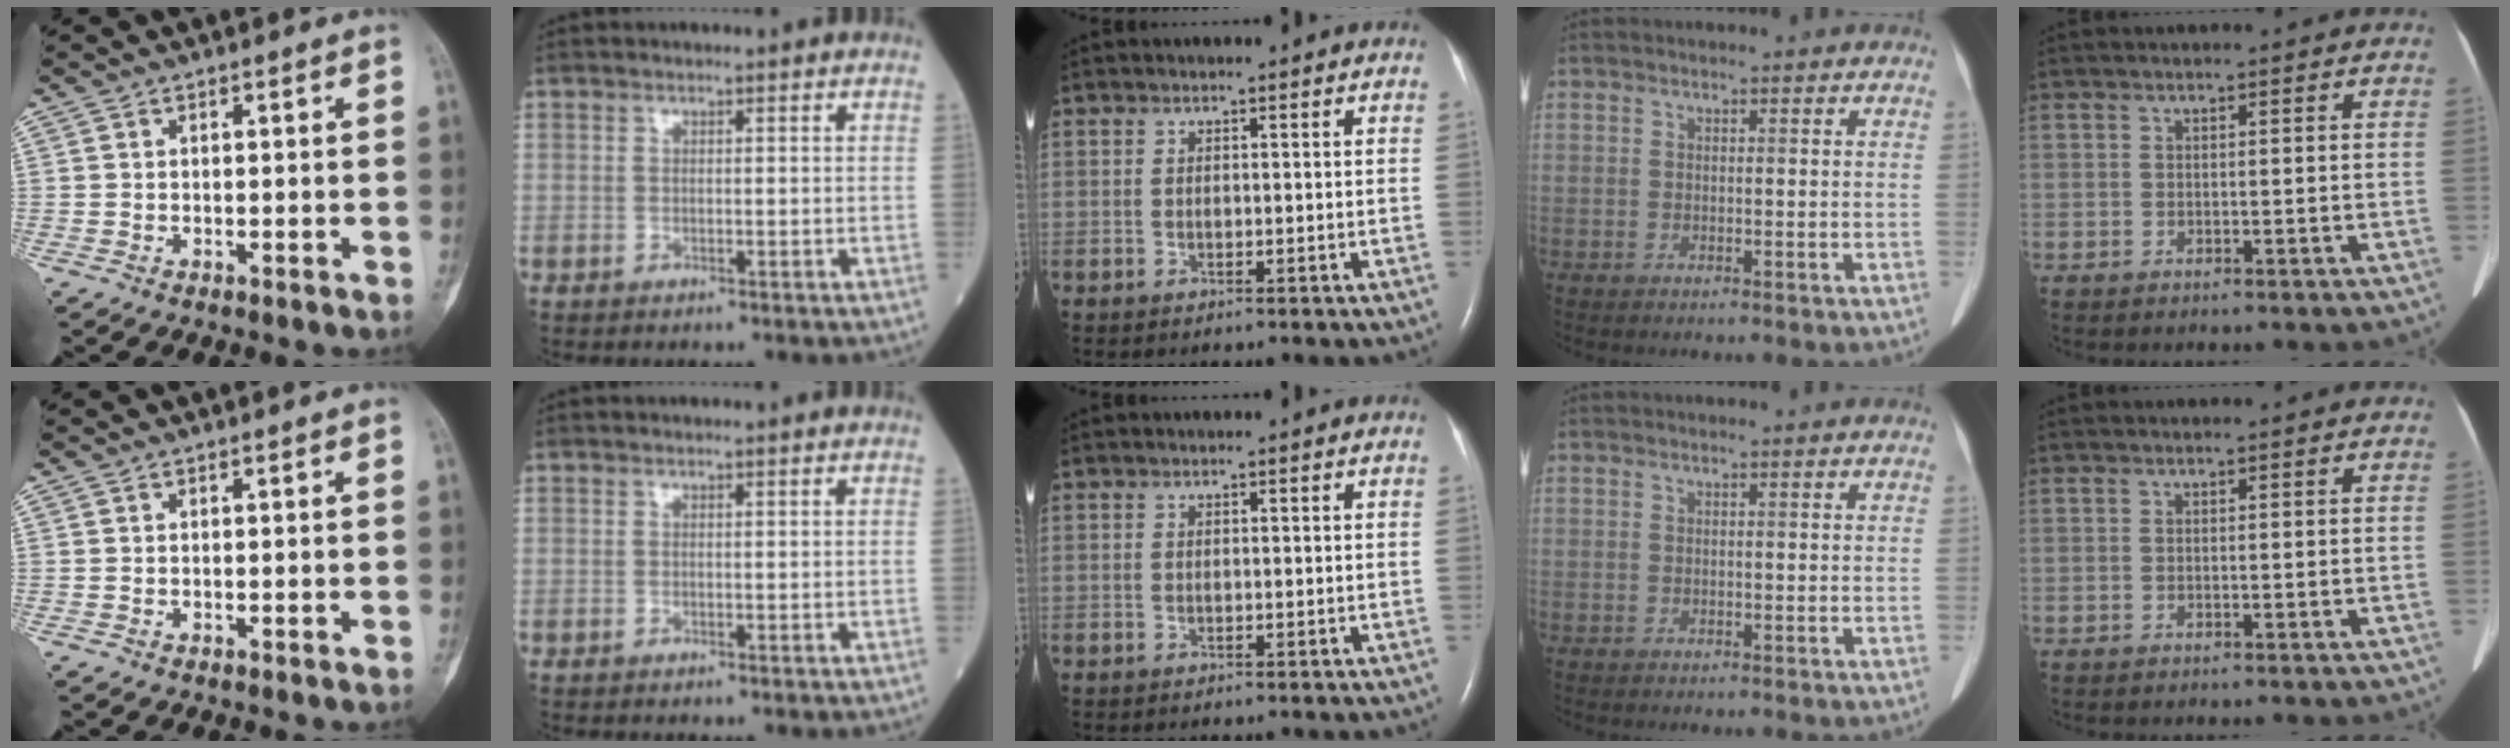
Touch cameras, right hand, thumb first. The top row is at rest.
{}